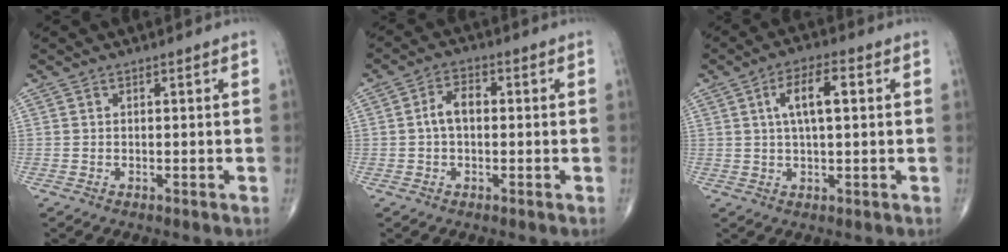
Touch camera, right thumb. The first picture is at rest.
{"total": 4.6, "force": [0.0, 2.7, 3.6], "torque": [-0.063, 0.017, -0.007]}
{"total": 7.7, "force": [1.8, 2.8, 6.9], "torque": [-0.122, 0.011, 0.028]}